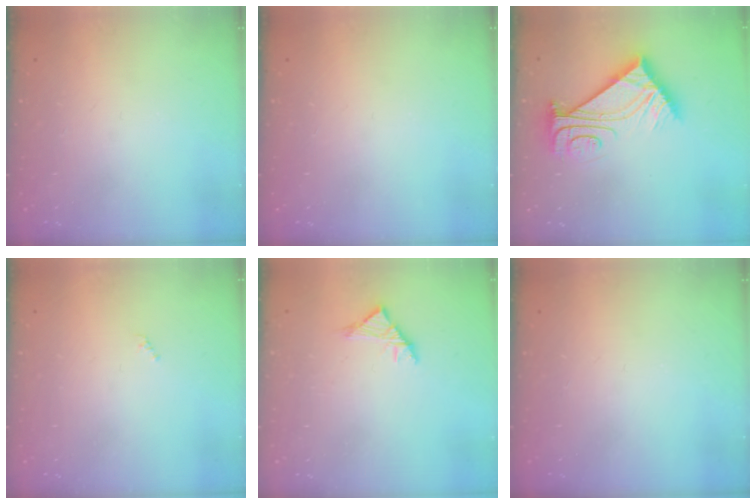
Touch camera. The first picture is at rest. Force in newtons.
{"total": 0.0}
{"total": 10.5, "press": 10.5, "slide": 0.8}
{"total": 0.0}
{"total": 3.0, "press": 2.9, "slide": 0.9}
{"total": 0.0}